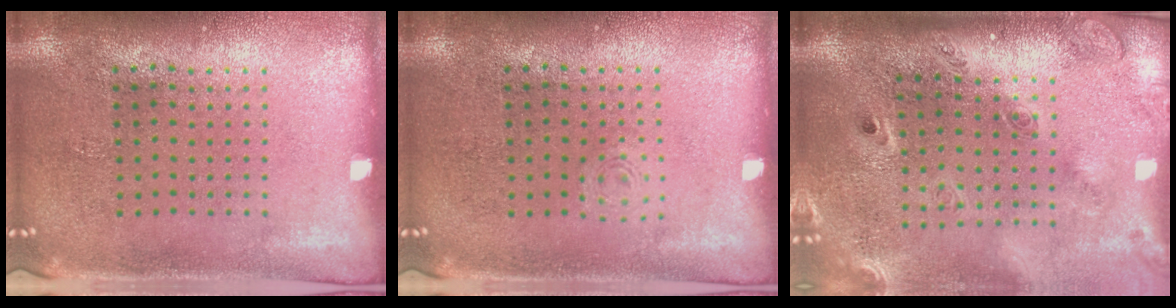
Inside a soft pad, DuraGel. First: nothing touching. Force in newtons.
{"total": 0.6, "press": 0.6, "slide": 0.1}
{"total": 2.6, "press": 1.9, "slide": 1.8}